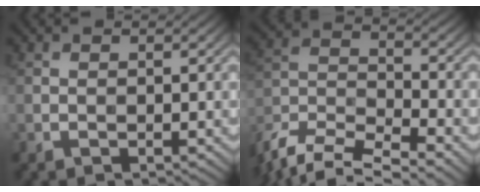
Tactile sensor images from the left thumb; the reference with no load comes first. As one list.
[{"total": 11.7, "force": [-10.0, 2.8, 5.4], "torque": [-0.120, -0.013, -0.187]}]